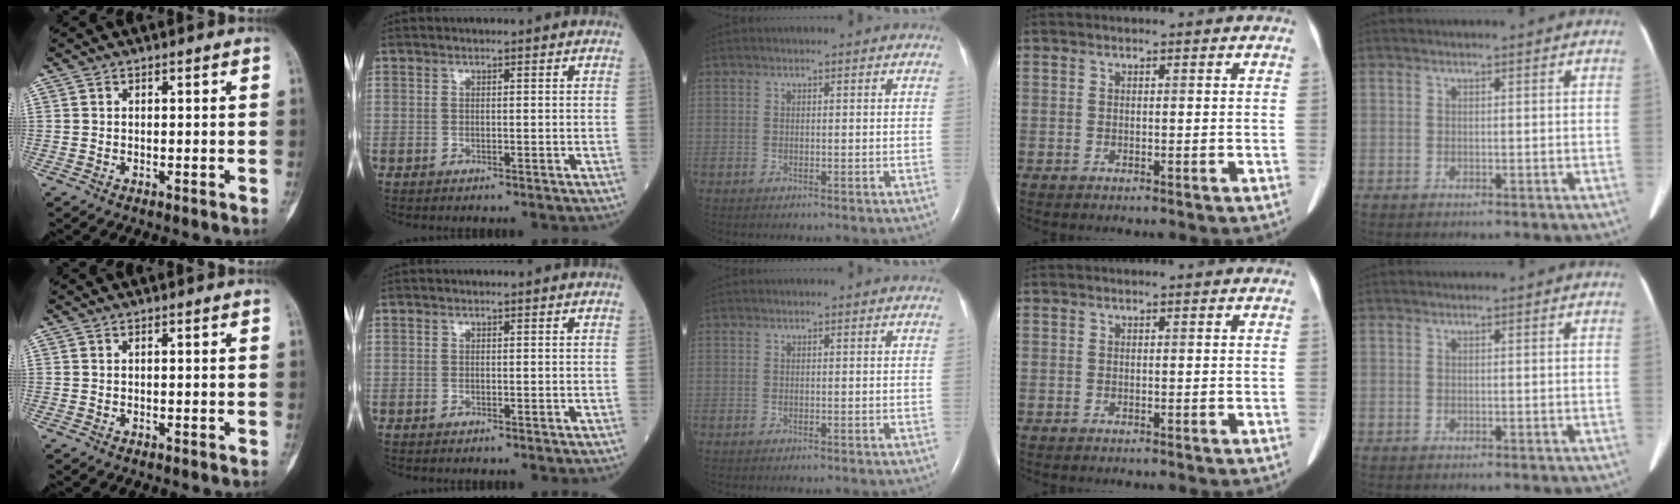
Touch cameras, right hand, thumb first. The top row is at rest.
{}